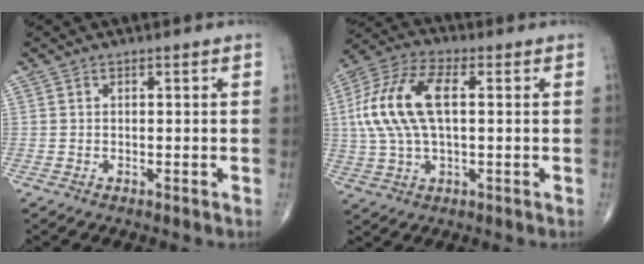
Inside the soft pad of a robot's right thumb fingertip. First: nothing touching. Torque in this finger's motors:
{"motor_torque": [0.40, 0.37, 1.16, 0.21, 0.50]}